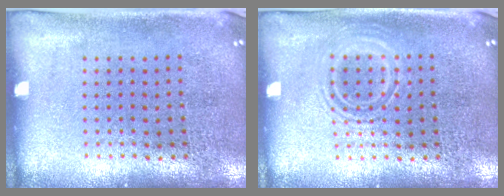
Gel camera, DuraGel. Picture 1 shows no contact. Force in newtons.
{"total": 1.1, "press": 1.1, "slide": 0.3}